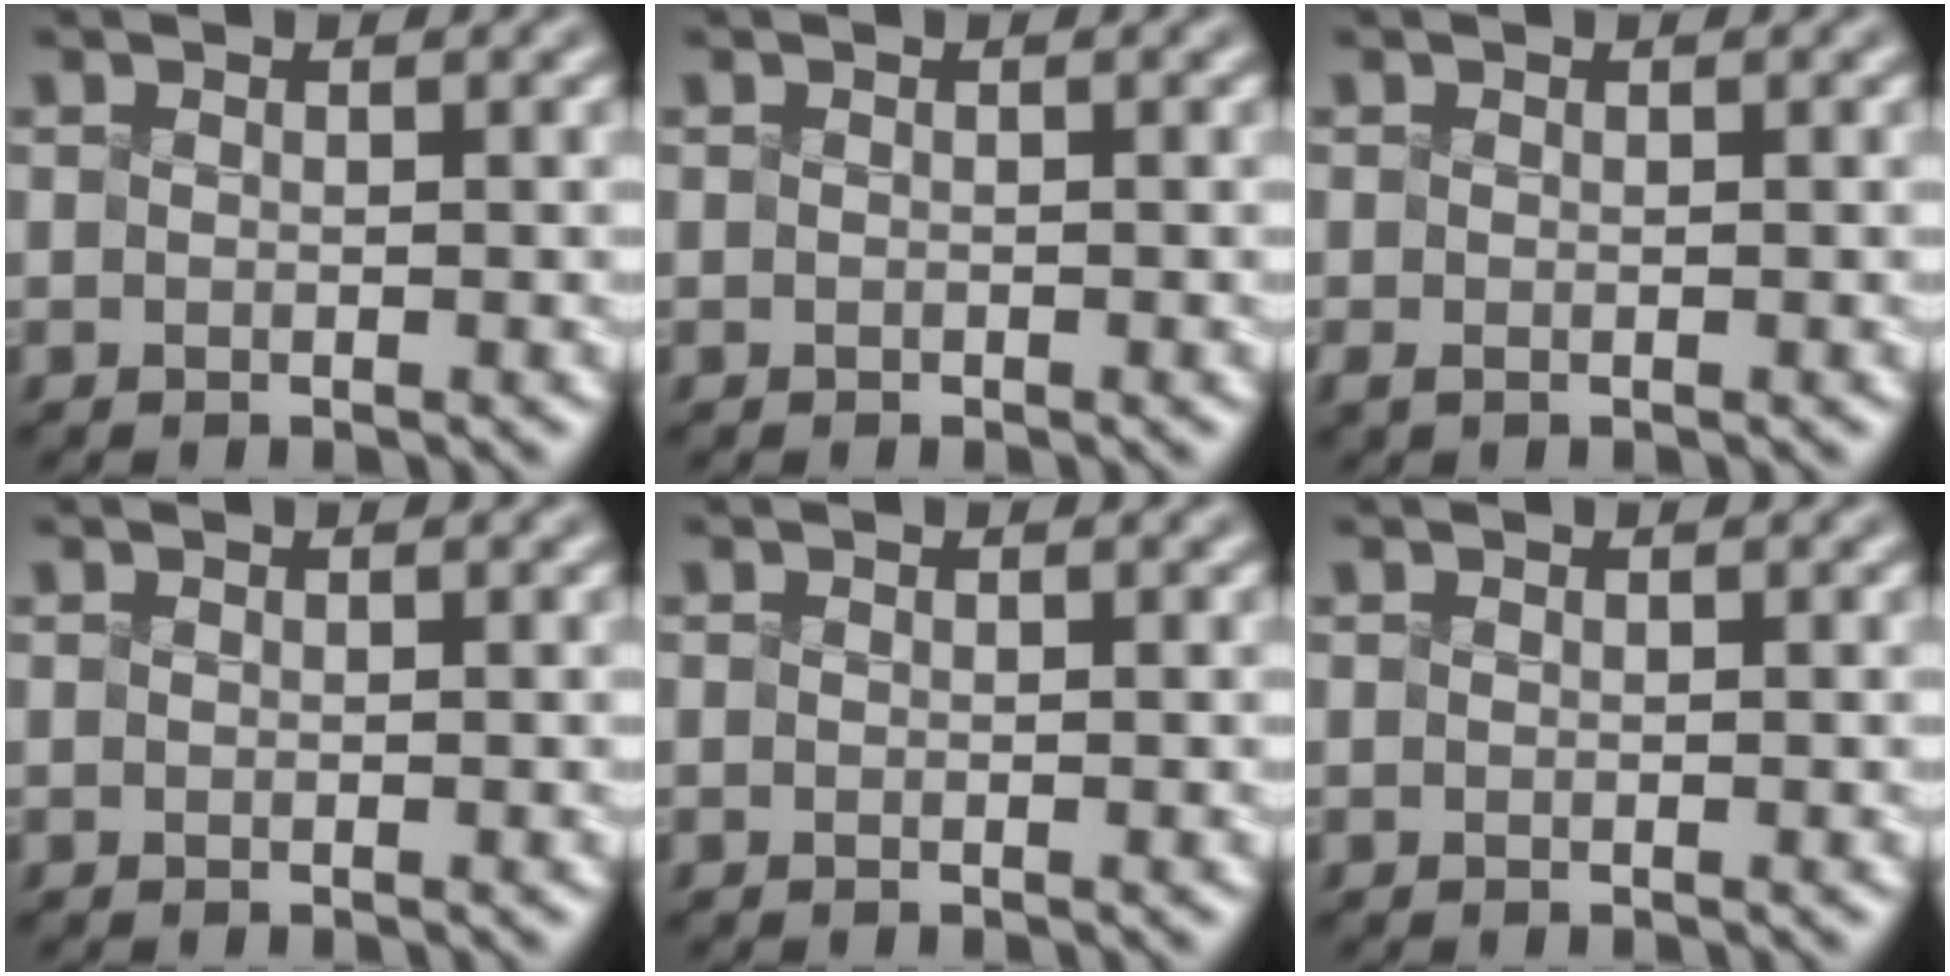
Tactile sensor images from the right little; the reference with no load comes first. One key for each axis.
{"total": 0.0}
{"total": 0.8, "fx": -0.3, "fy": 0.4, "fz": 0.6, "tx": -0.018, "ty": -0.006, "tz": -0.007}
{"total": 0.0}
{"total": 0.0}
{"total": 0.0}